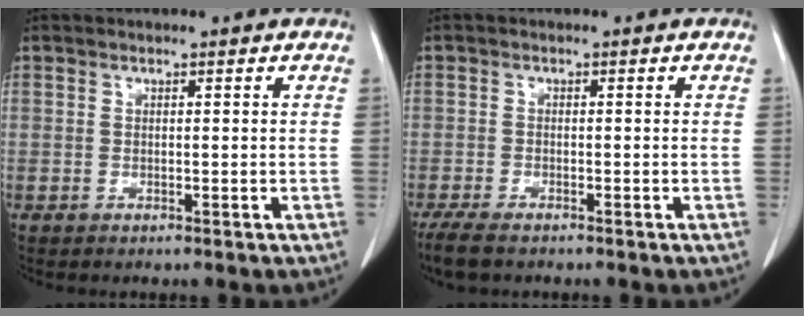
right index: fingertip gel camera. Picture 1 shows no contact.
{"total": 4.7, "force": [-3.7, 1.4, 2.6], "torque": [-0.050, -0.012, -0.063]}